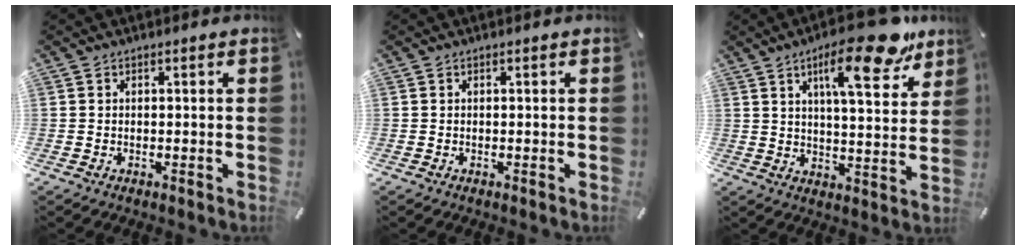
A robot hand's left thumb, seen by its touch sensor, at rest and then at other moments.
{"total": 0.0}
{"total": 18.4, "force": [11.1, 5.7, 13.5], "torque": [-0.196, -0.052, 0.169]}